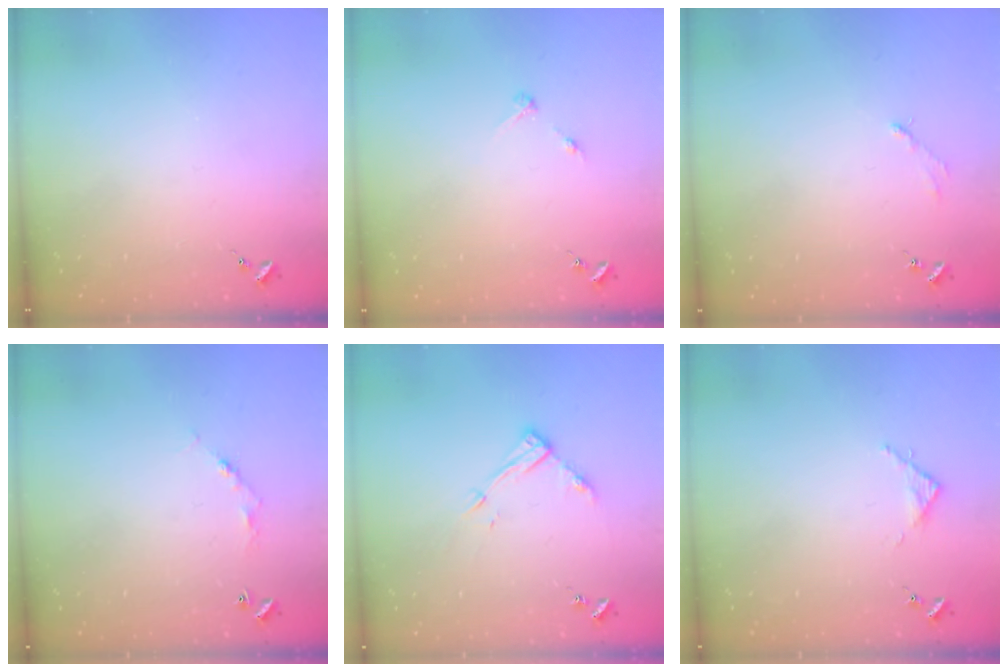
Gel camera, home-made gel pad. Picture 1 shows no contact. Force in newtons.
{"total": 2.8, "press": 2.8, "slide": 0.3}
{"total": 2.9, "press": 2.9, "slide": 0.4}
{"total": 4.1, "press": 4.1, "slide": 0.3}
{"total": 11.0, "press": 11.0, "slide": 0.8}
{"total": 2.8, "press": 2.8, "slide": 0.4}